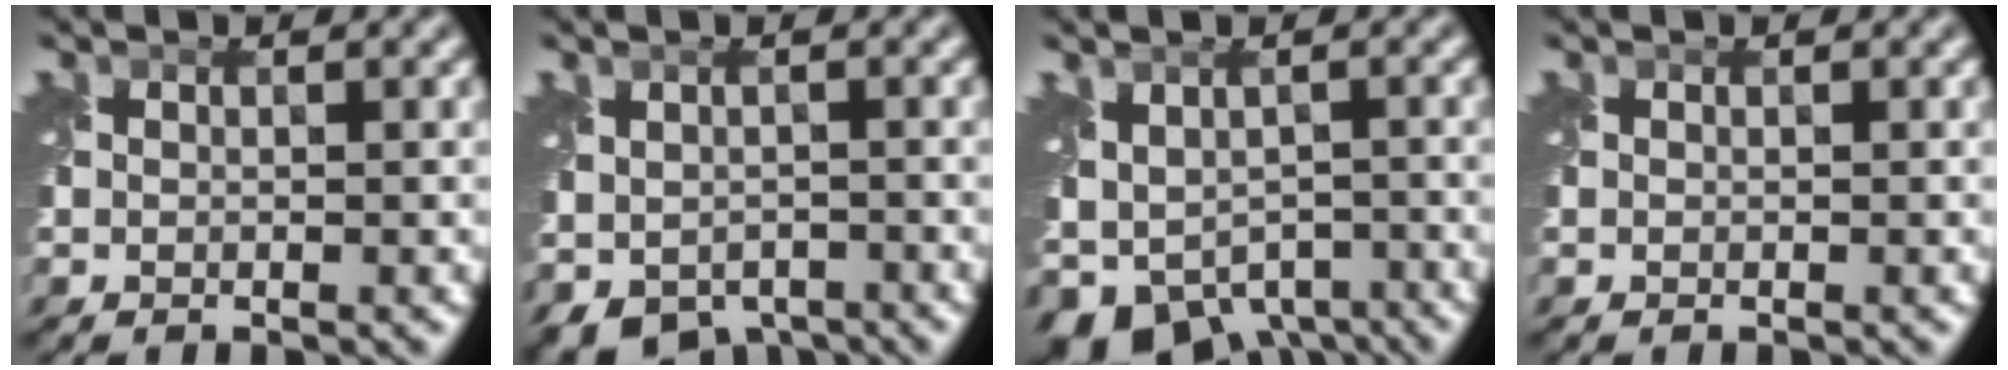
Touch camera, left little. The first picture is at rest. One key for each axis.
{"total": 5.2, "fx": -2.8, "fy": 3.4, "fz": 2.7, "tx": -0.051, "ty": -0.021, "tz": -0.041}
{"total": 7.5, "fx": -3.3, "fy": 5.0, "fz": 4.4, "tx": -0.082, "ty": -0.029, "tz": -0.042}
{"total": 0.0}